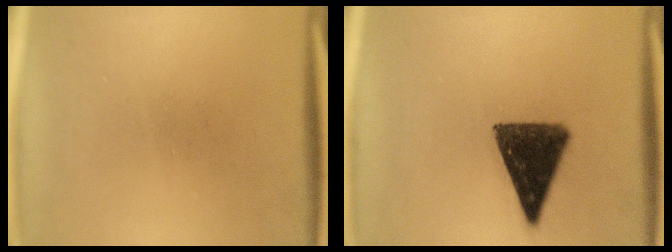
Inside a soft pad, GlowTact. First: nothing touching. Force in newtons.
{"total": 12.4}